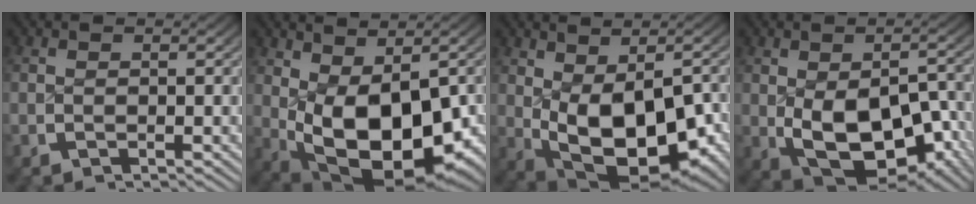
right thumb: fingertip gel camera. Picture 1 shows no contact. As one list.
[{"total": 15.4, "force": [-1.9, 9.6, 11.9], "torque": [-0.219, -0.062, 0.010]}, {"total": 13.8, "force": [-1.8, 8.6, 10.6], "torque": [-0.195, -0.052, 0.004]}, {"total": 12.3, "force": [-3.2, 7.7, 9.0], "torque": [-0.183, -0.067, -0.012]}]